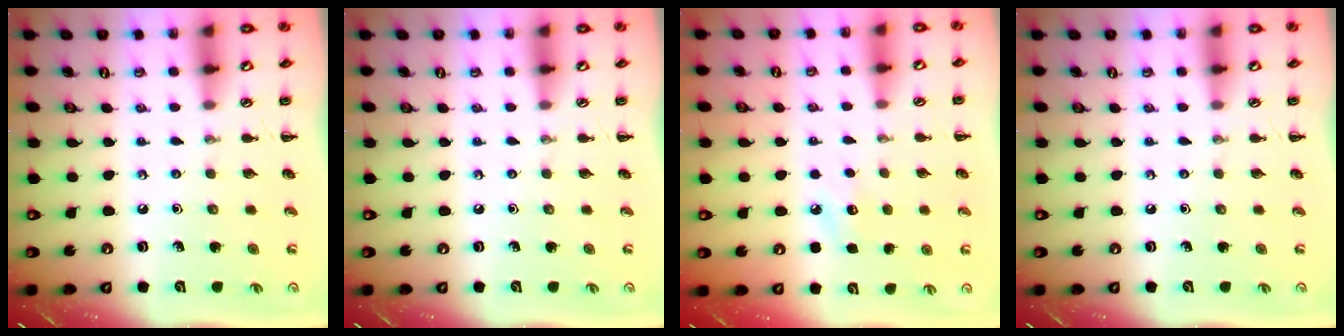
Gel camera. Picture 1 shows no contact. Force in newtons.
{"total": 0.0}
{"total": 7.5, "press": 7.2, "slide": 2.1}
{"total": 0.0}